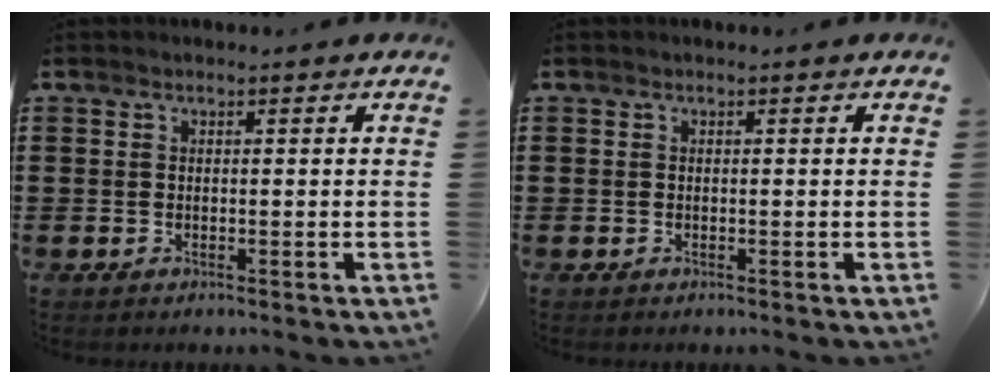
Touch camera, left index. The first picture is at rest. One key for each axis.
{"total": 0.0}